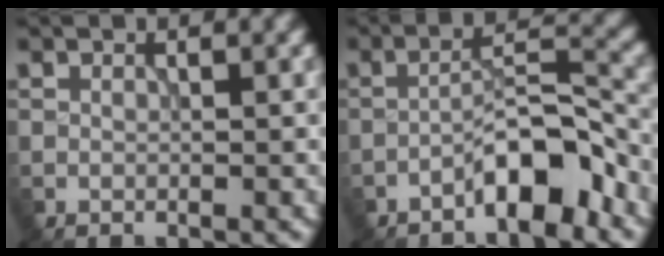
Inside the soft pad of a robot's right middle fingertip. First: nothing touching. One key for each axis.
{"total": 5.4, "fx": -3.4, "fy": 1.3, "fz": 4.0, "tx": -0.060, "ty": 0.019, "tz": -0.064}